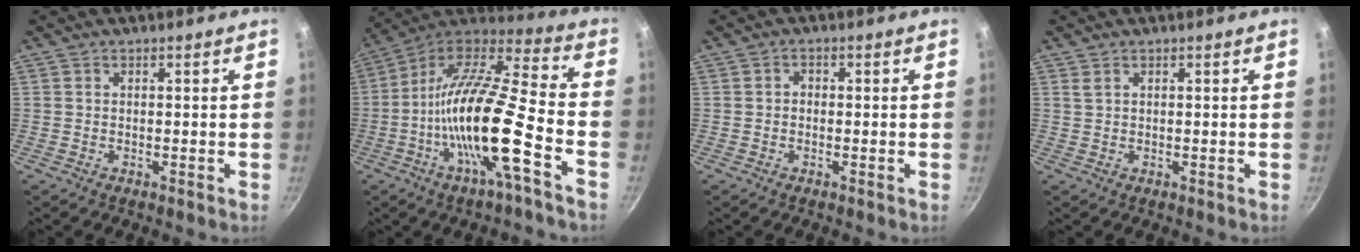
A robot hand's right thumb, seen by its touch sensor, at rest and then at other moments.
{"total": 21.3, "force": [-7.0, 4.4, 19.7], "torque": [-0.344, 0.036, -0.144]}
{"total": 1.0, "force": [0.1, 0.8, 0.6], "torque": [-0.010, 0.005, 0.000]}
{"total": 1.0, "force": [0.7, 0.4, 0.6], "torque": [-0.012, -0.002, 0.015]}